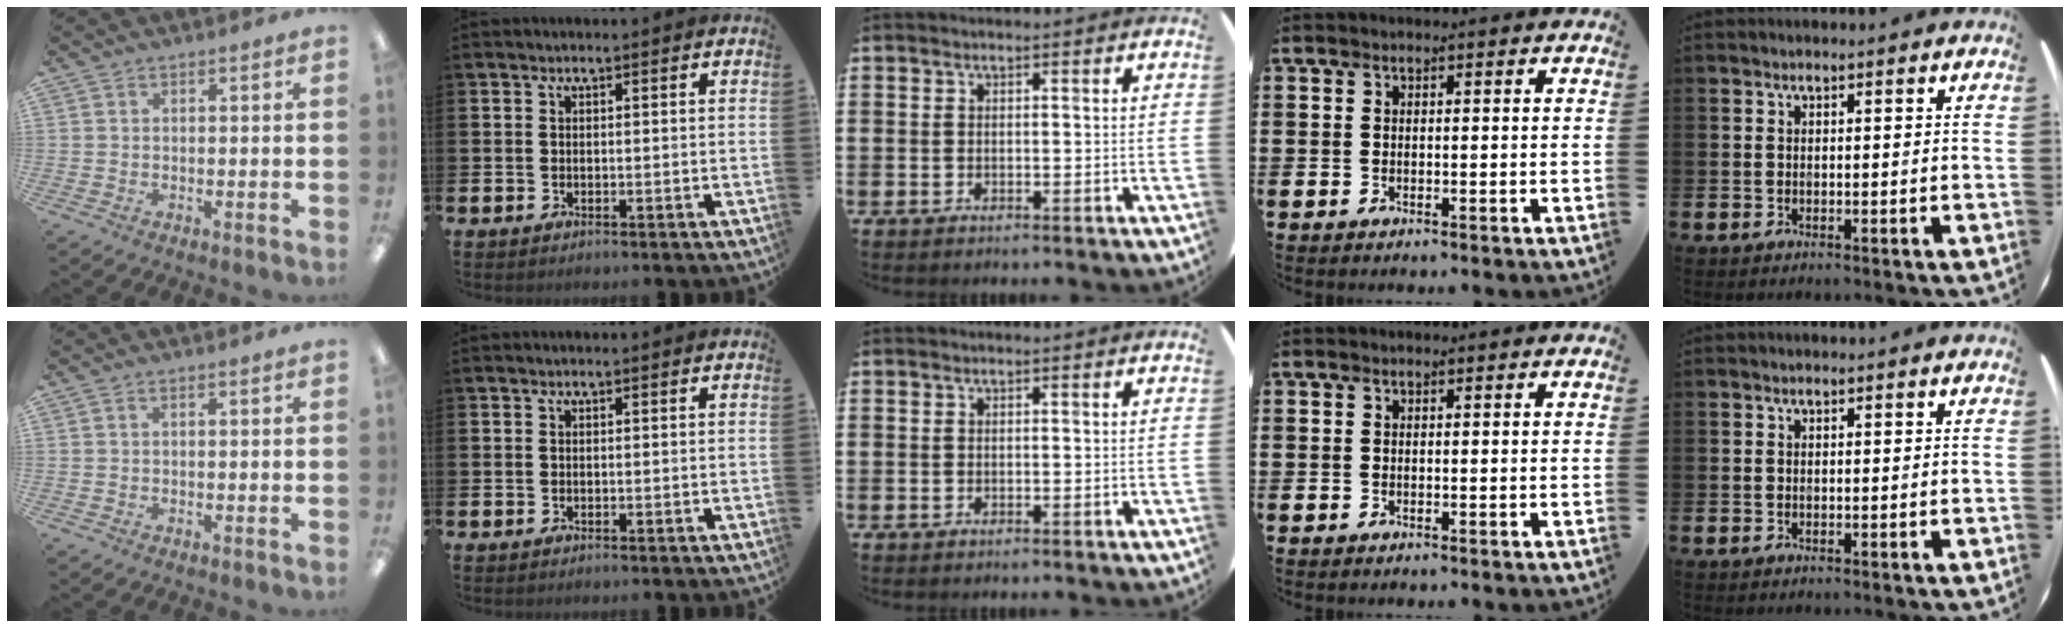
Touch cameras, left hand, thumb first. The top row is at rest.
{}